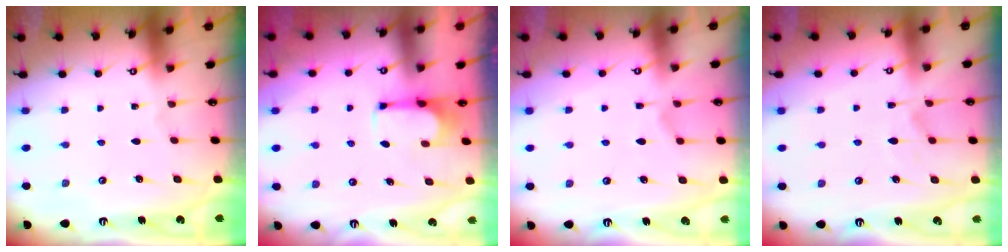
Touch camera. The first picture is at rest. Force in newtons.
{"total": 5.1, "press": 5.0, "slide": 0.6}
{"total": 2.0, "press": 1.5, "slide": 1.3}
{"total": 1.9, "press": 1.4, "slide": 1.2}